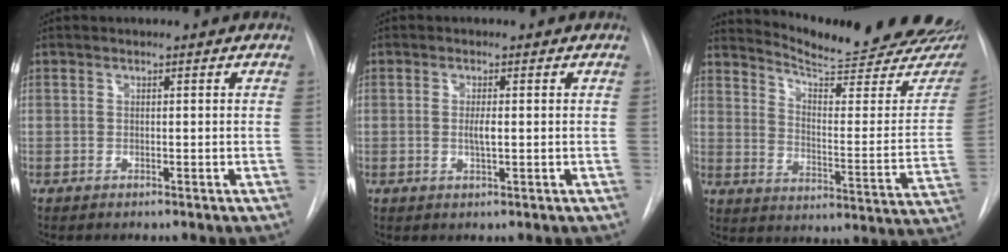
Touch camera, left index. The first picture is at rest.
{"total": 1.9, "force": [-0.7, 0.3, 1.7], "torque": [-0.034, -0.007, -0.013]}
{"total": 23.6, "force": [21.0, 2.3, 10.6], "torque": [-0.153, -0.097, 0.263]}